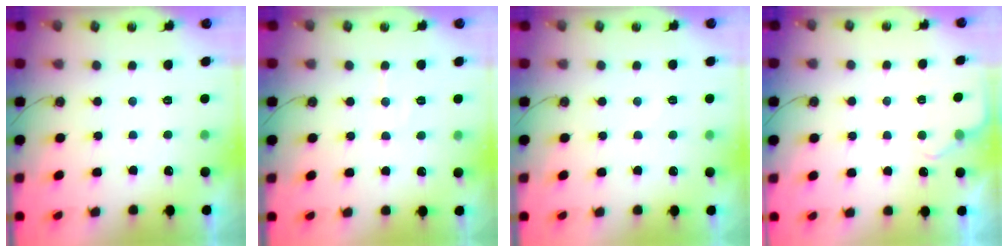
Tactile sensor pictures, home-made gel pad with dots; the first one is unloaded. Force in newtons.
{"total": 7.7, "press": 7.6, "slide": 0.4}
{"total": 3.8, "press": 3.8, "slide": 0.6}
{"total": 5.1, "press": 5.0, "slide": 0.4}